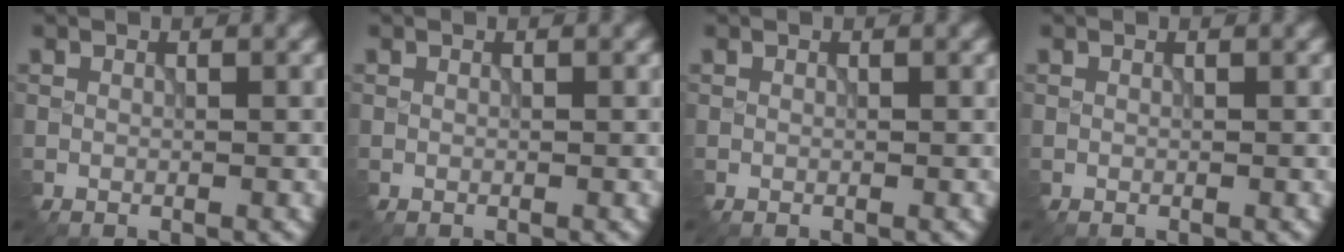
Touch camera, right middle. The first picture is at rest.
{"total": 0.0}
{"total": 0.0}
{"total": 0.0}